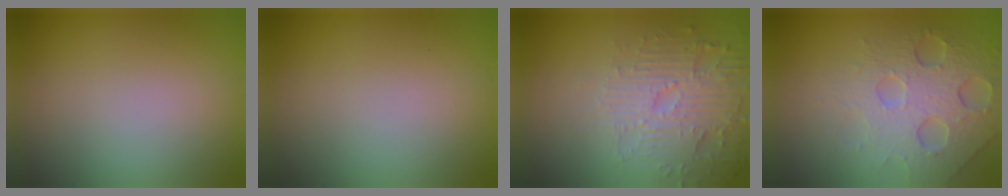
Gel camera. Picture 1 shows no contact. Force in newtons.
{"total": 0.0}
{"total": 5.0, "press": 3.9, "slide": 3.2}
{"total": 6.6, "press": 4.7, "slide": 4.7}